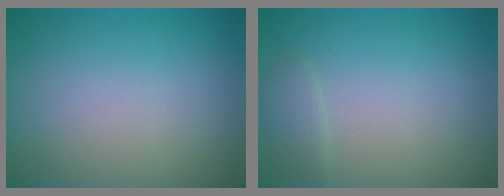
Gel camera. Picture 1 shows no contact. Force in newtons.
{"total": 1.0, "press": 1.0, "slide": 0.2}